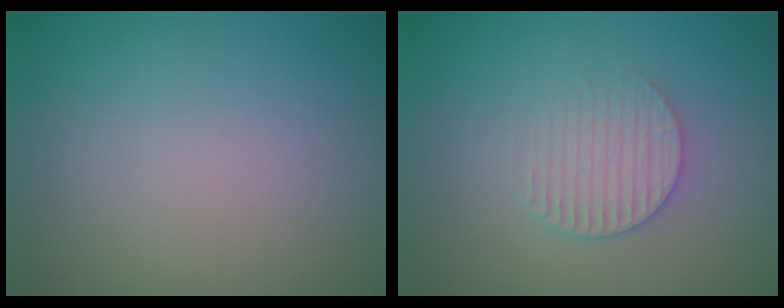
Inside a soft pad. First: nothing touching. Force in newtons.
{"total": 2.5, "press": 2.5, "slide": 0.4}